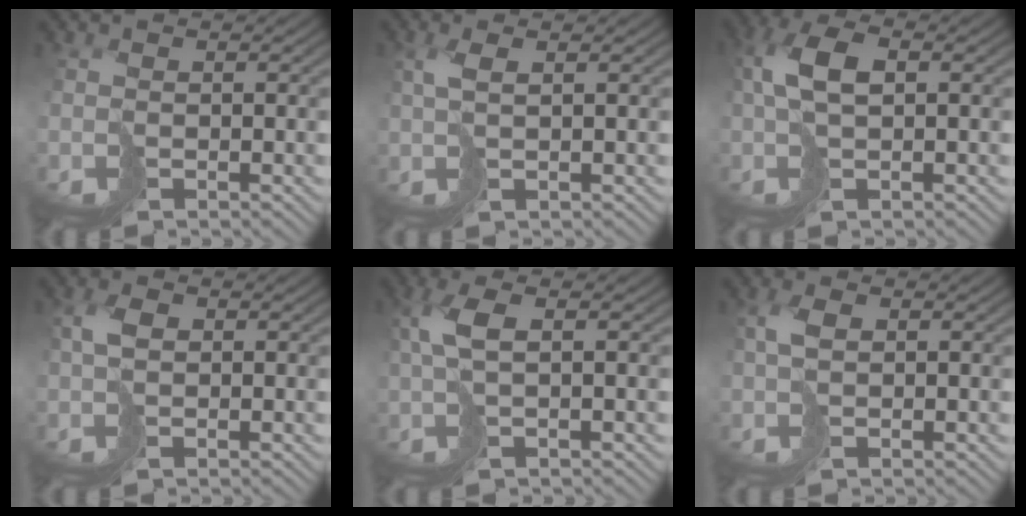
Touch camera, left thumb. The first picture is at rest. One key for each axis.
{"total": 2.6, "fx": 1.2, "fy": 0.7, "fz": 2.2, "tx": -0.042, "ty": 0.009, "tz": 0.024}
{"total": 6.3, "fx": 1.0, "fy": 3.0, "fz": 5.5, "tx": -0.115, "ty": 0.015, "tz": 0.014}
{"total": 2.7, "fx": 0.7, "fy": 1.5, "fz": 2.1, "tx": -0.046, "ty": 0.003, "tz": 0.012}
{"total": 4.7, "fx": 1.3, "fy": 1.6, "fz": 4.3, "tx": -0.089, "ty": 0.013, "tz": 0.023}
{"total": 2.5, "fx": 0.8, "fy": 1.2, "fz": 2.0, "tx": -0.048, "ty": 0.004, "tz": 0.016}